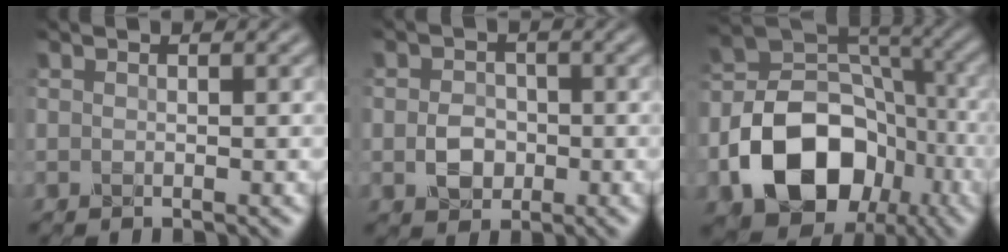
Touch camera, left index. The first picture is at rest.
{"total": 2.7, "force": [-0.7, 2.1, 1.5], "torque": [-0.031, -0.001, -0.018]}
{"total": 12.7, "force": [-5.1, 9.0, 7.4], "torque": [-0.135, -0.004, -0.089]}